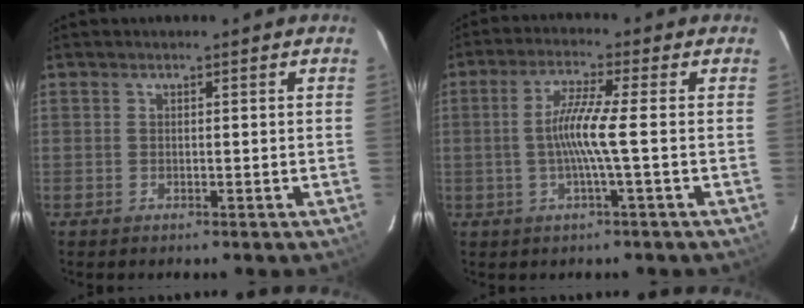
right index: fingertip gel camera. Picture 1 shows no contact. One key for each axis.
{"total": 6.5, "fx": -0.8, "fy": -0.8, "fz": 6.4, "tx": -0.136, "ty": 0.001, "tz": -0.017}